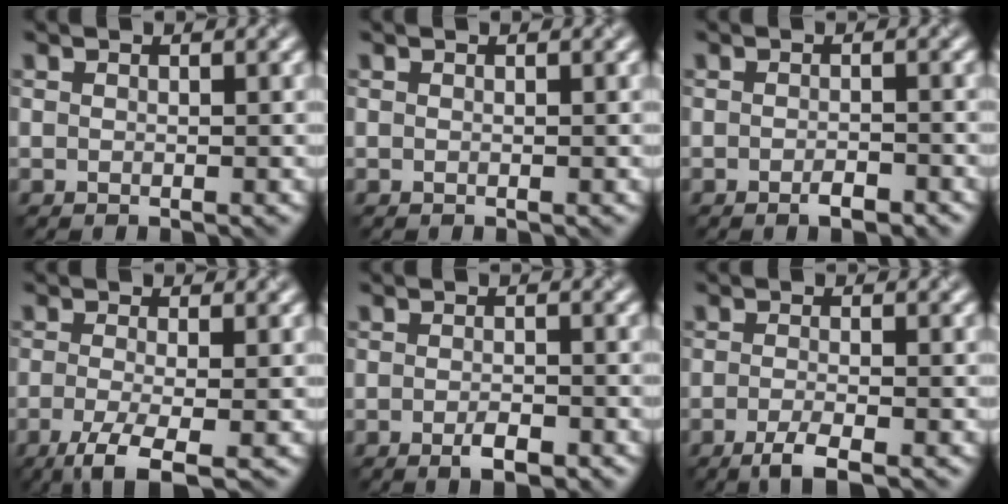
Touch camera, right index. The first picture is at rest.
{"total": 0.0}
{"total": 1.6, "force": [-1.0, 0.5, 1.2], "torque": [-0.018, -0.001, -0.016]}
{"total": 4.5, "force": [-2.1, 1.1, 3.8], "torque": [-0.069, -0.007, -0.048]}
{"total": 2.3, "force": [-1.2, 0.7, 1.8], "torque": [-0.031, -0.003, -0.020]}
{"total": 2.7, "force": [-1.5, 0.6, 2.2], "torque": [-0.037, -0.003, -0.034]}